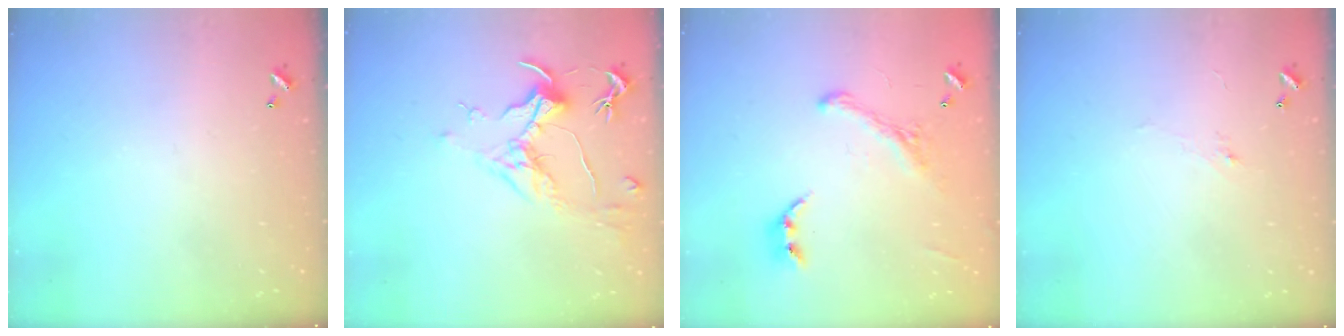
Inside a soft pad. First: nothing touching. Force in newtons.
{"total": 1.6, "press": 1.4, "slide": 0.7}
{"total": 2.9, "press": 2.7, "slide": 1.2}
{"total": 1.2, "press": 0.8, "slide": 0.8}